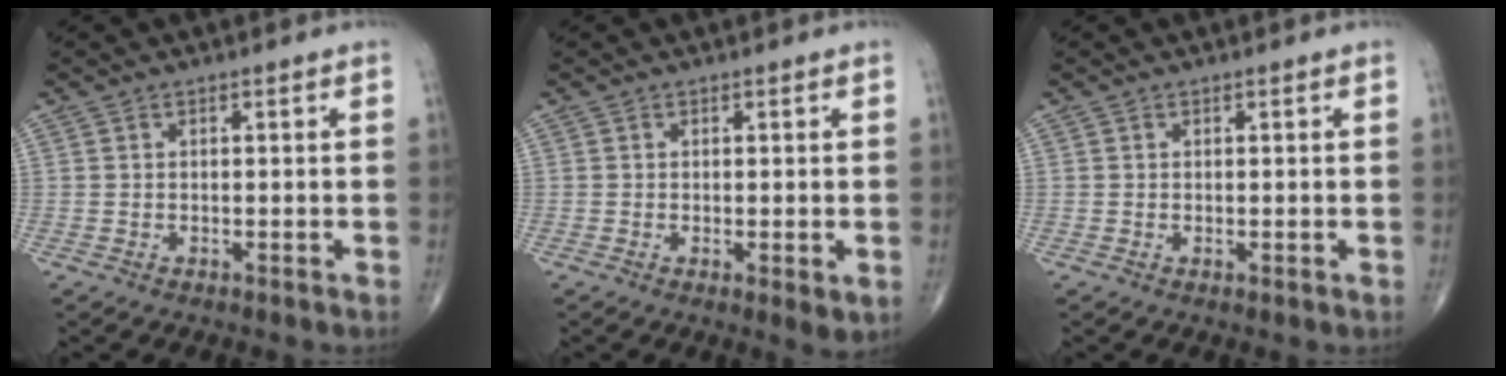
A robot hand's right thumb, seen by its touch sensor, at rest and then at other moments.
{"total": 2.8, "force": [-0.5, 0.7, 2.6], "torque": [-0.040, -0.011, -0.008]}
{"total": 0.5, "force": [-0.1, 0.1, 0.5], "torque": [-0.009, -0.003, -0.001]}